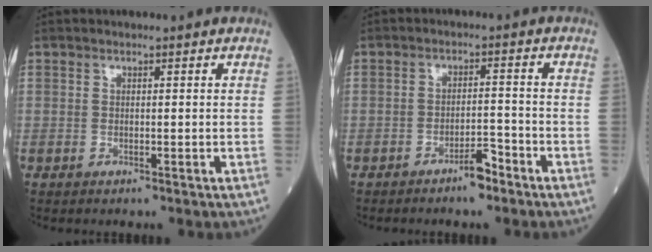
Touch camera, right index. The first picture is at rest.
{"total": 3.5, "force": [-2.8, 0.7, 2.0], "torque": [-0.028, 0.004, -0.049]}